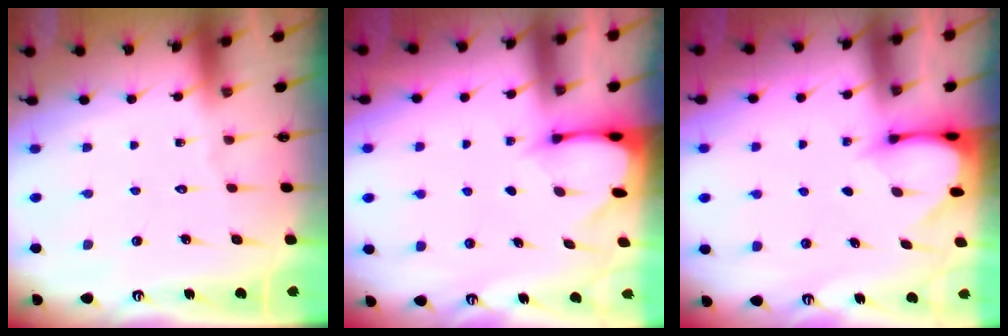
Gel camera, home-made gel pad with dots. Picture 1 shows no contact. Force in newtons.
{"total": 2.4, "press": 2.4, "slide": 0.3}
{"total": 3.4, "press": 3.4, "slide": 0.2}